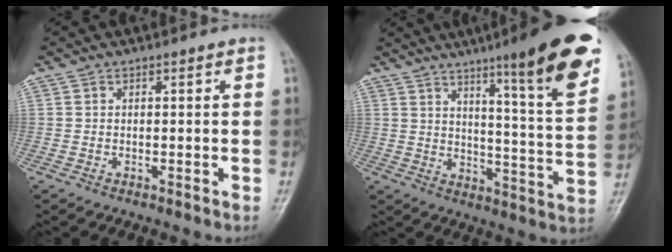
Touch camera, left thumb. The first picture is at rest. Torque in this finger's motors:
{"motor_torque": [0.64, 0.58, 1.64, -1.13, 0.29]}